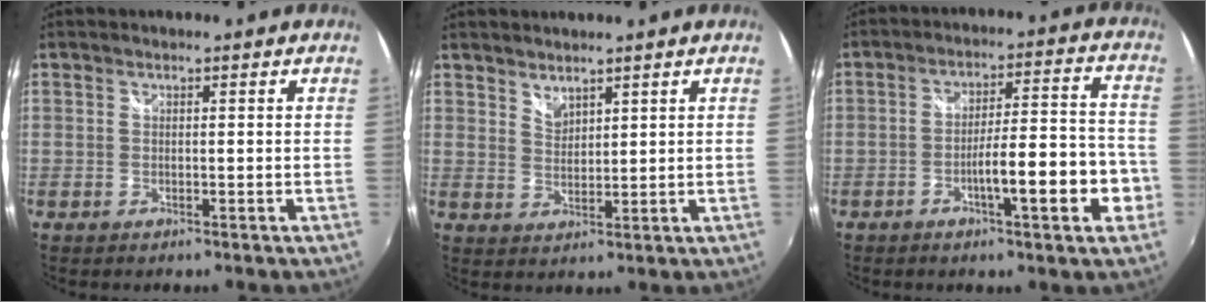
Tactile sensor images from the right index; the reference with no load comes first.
{"total": 3.0, "force": [2.7, 1.0, 0.8], "torque": [-0.010, 0.000, 0.048]}
{"total": 11.7, "force": [-4.6, 1.7, 10.6], "torque": [-0.165, 0.006, -0.063]}